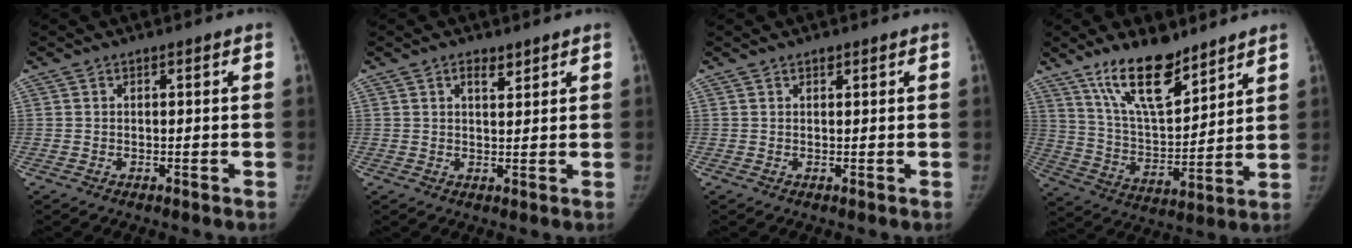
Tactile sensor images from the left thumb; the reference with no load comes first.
{"total": 2.6, "force": [1.8, 1.2, 1.5], "torque": [-0.017, -0.011, 0.030]}
{"total": 0.7, "force": [0.5, 0.4, 0.3], "torque": [0.002, -0.002, 0.006]}
{"total": 15.6, "force": [11.2, 5.6, 9.2], "torque": [-0.124, -0.070, 0.210]}